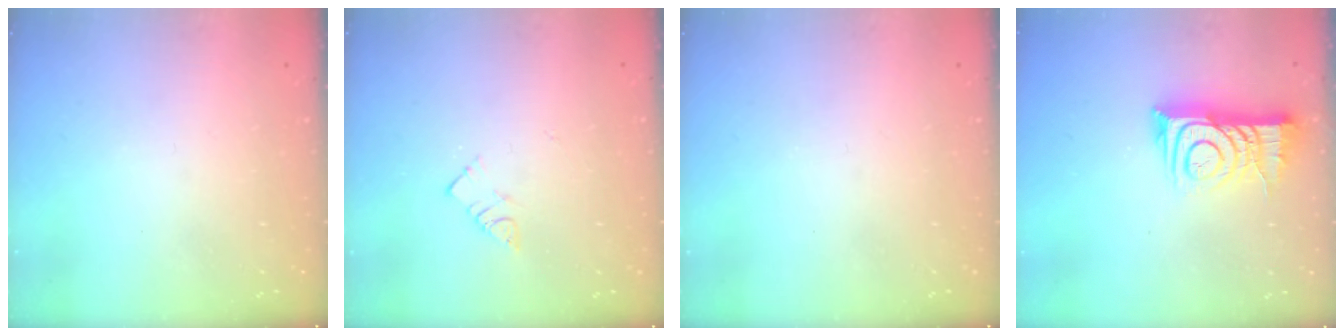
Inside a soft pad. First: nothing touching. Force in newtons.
{"total": 4.4, "press": 4.4, "slide": 0.1}
{"total": 0.0}
{"total": 10.9, "press": 10.8, "slide": 1.2}